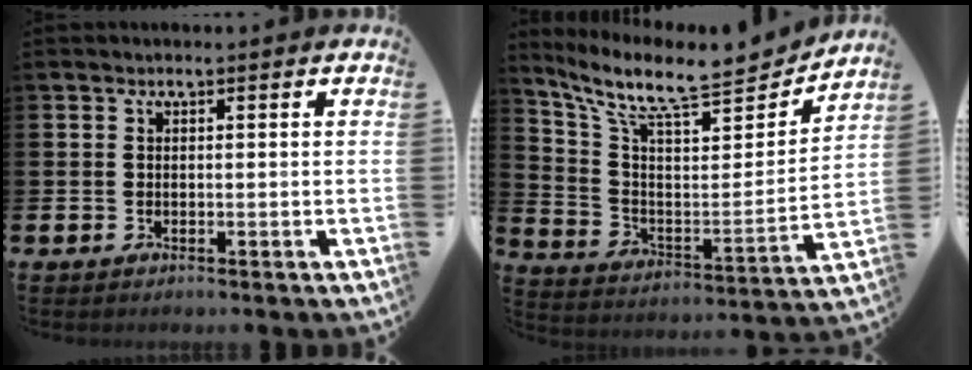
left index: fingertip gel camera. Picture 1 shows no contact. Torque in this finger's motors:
{"motor_torque": [0.90, -1.23, 0.37, 0.16]}